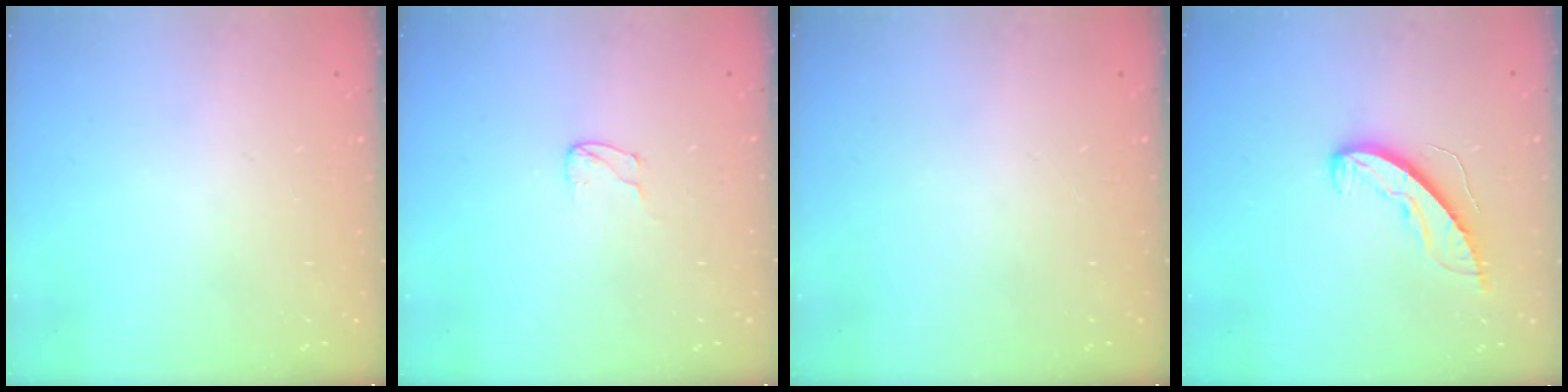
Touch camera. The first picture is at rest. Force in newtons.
{"total": 4.4, "press": 4.4, "slide": 0.4}
{"total": 0.0}
{"total": 8.1, "press": 8.0, "slide": 0.6}